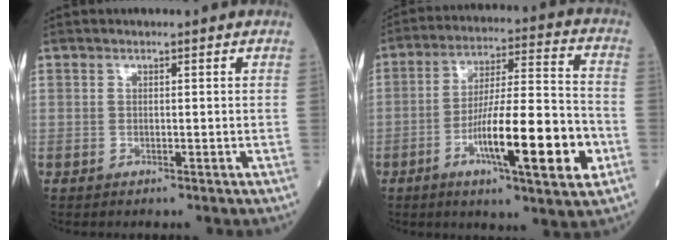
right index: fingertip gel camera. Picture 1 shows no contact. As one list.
[{"total": 16.7, "force": [-5.9, 1.9, 15.5], "torque": [-0.259, -0.004, -0.094]}]